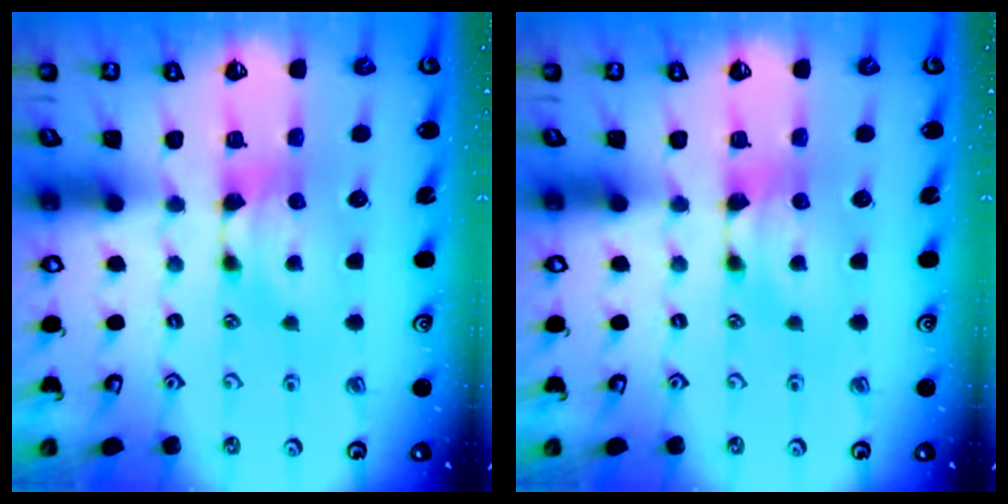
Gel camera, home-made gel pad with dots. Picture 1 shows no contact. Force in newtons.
{"total": 0.0}